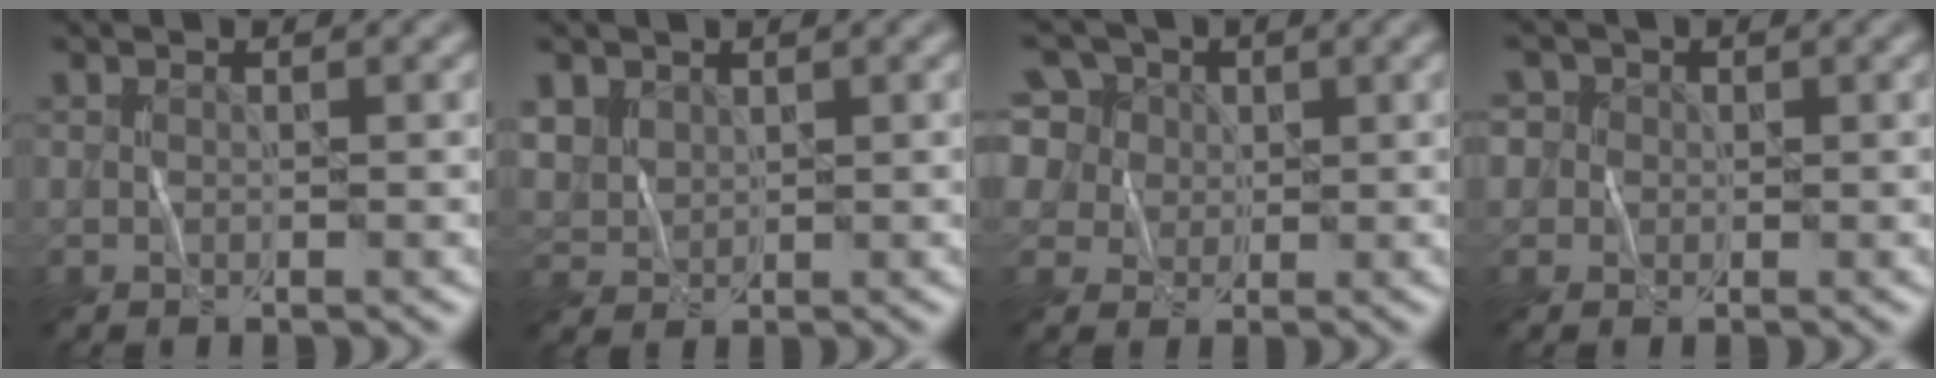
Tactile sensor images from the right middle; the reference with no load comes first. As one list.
[{"total": 3.1, "force": [1.7, 2.3, 1.1], "torque": [-0.043, -0.005, 0.046]}, {"total": 11.5, "force": [5.8, 8.4, 5.2], "torque": [-0.125, 0.043, 0.082]}, {"total": 3.4, "force": [1.2, 3.0, 1.0], "torque": [-0.011, 0.013, 0.008]}]